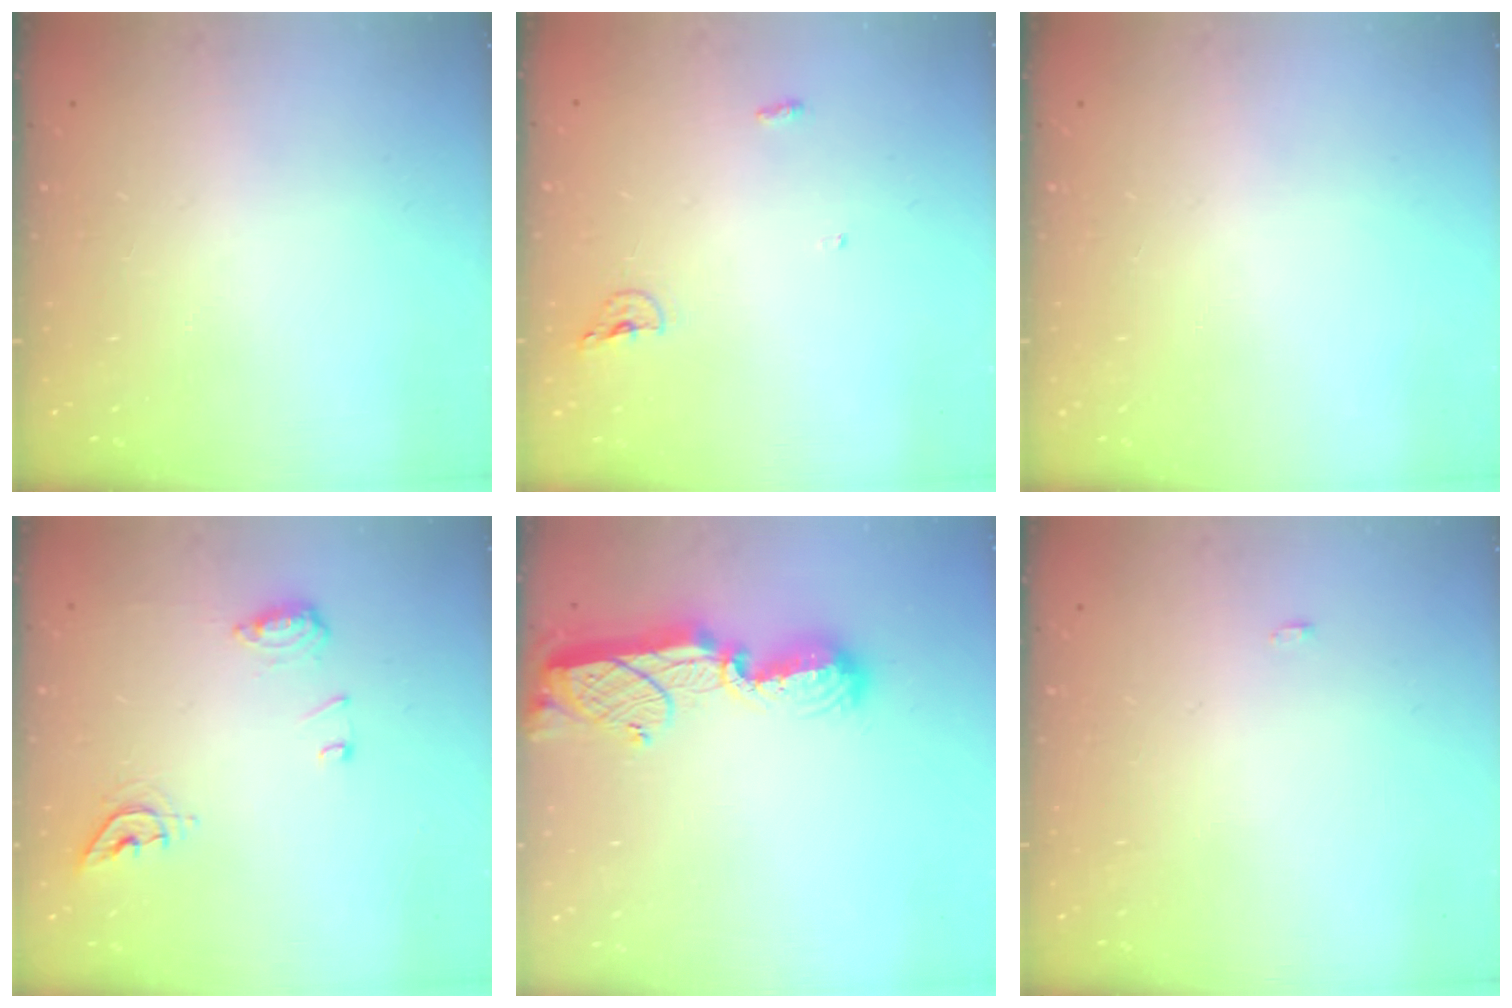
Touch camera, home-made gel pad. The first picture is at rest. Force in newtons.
{"total": 3.9, "press": 3.8, "slide": 0.8}
{"total": 0.0}
{"total": 9.0, "press": 8.9, "slide": 0.9}
{"total": 12.7, "press": 12.7, "slide": 1.0}
{"total": 6.7, "press": 2.2, "slide": 6.3}